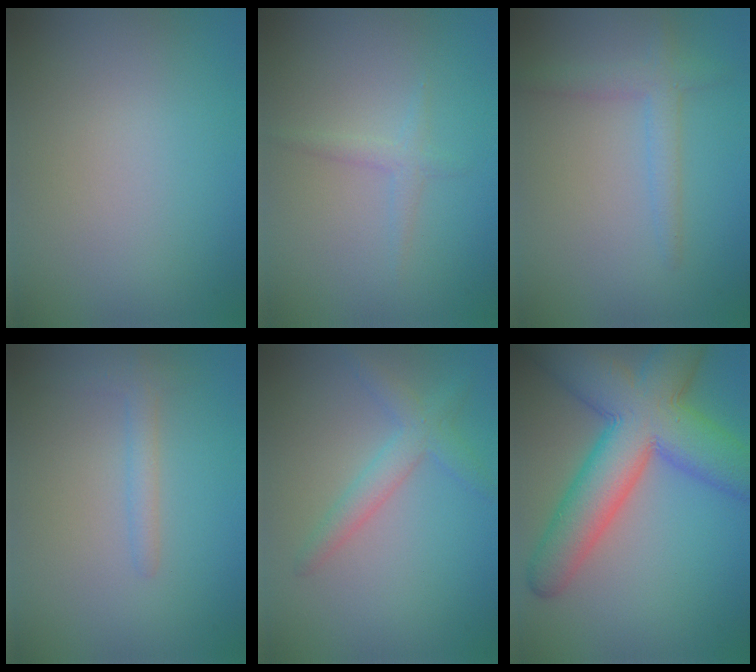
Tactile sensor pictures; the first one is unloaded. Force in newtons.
{"total": 1.3, "press": 1.3, "slide": 0.1}
{"total": 2.3, "press": 2.3, "slide": 0.2}
{"total": 1.6, "press": 1.6, "slide": 0.1}
{"total": 2.7, "press": 2.7, "slide": 0.1}
{"total": 11.8, "press": 11.8, "slide": 0.6}